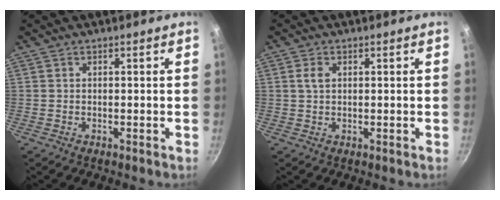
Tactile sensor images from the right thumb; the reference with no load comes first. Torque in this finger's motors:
{"motor_torque": [0.50, 0.97, 0.44, 0.61, 0.00]}